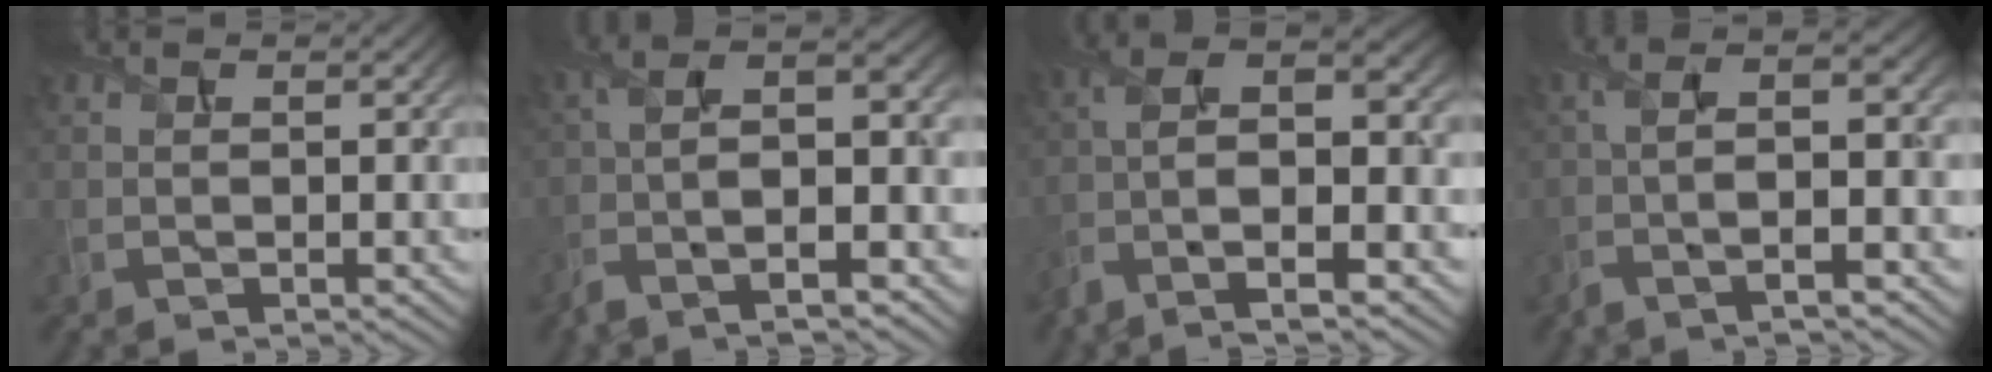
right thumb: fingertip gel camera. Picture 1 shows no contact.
{"total": 11.0, "force": [-4.0, 3.4, 9.7], "torque": [-0.187, 0.005, -0.075]}
{"total": 12.2, "force": [-4.8, 4.1, 10.5], "torque": [-0.217, -0.002, -0.085]}
{"total": 7.5, "force": [-2.1, 1.7, 7.0], "torque": [-0.122, 0.009, -0.053]}